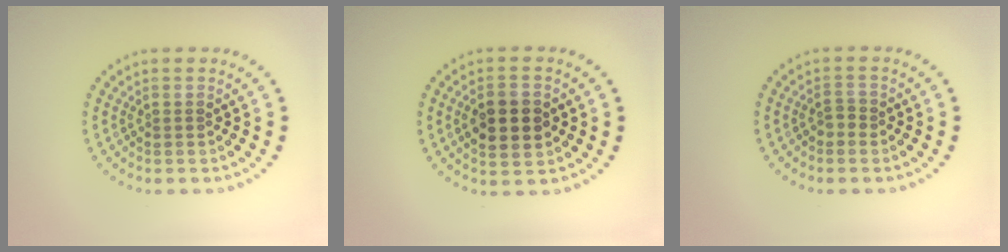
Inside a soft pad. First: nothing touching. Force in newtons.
{"total": 4.4, "press": 4.4, "slide": 0.2}
{"total": 1.2, "press": 1.1, "slide": 0.5}